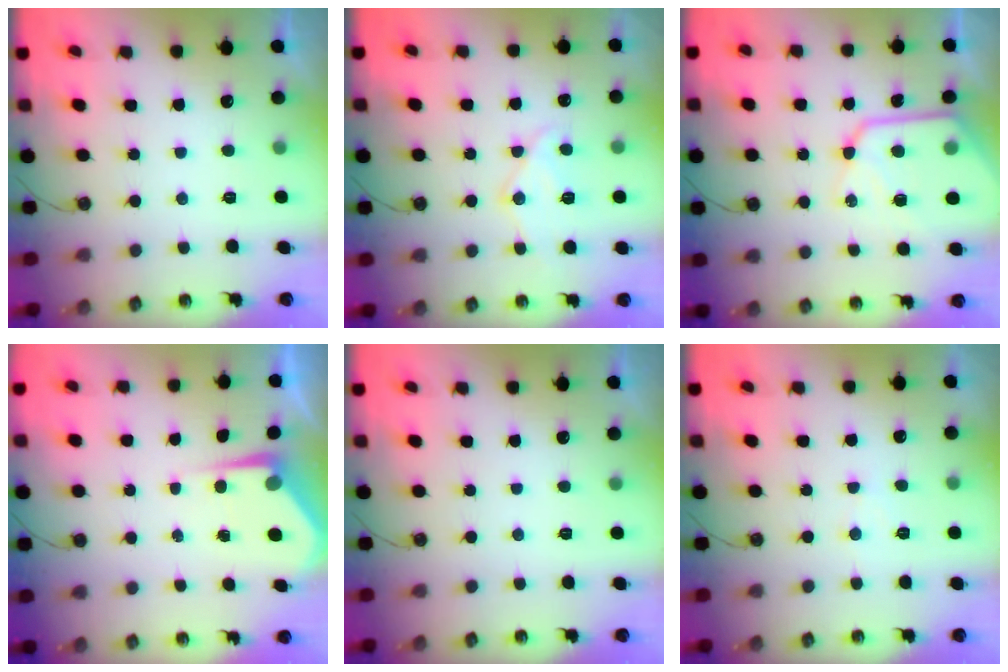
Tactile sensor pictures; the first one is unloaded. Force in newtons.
{"total": 12.9, "press": 12.8, "slide": 1.3}
{"total": 14.0, "press": 13.9, "slide": 1.3}
{"total": 4.9, "press": 4.9, "slide": 0.2}
{"total": 0.0}
{"total": 4.9, "press": 4.9, "slide": 0.3}